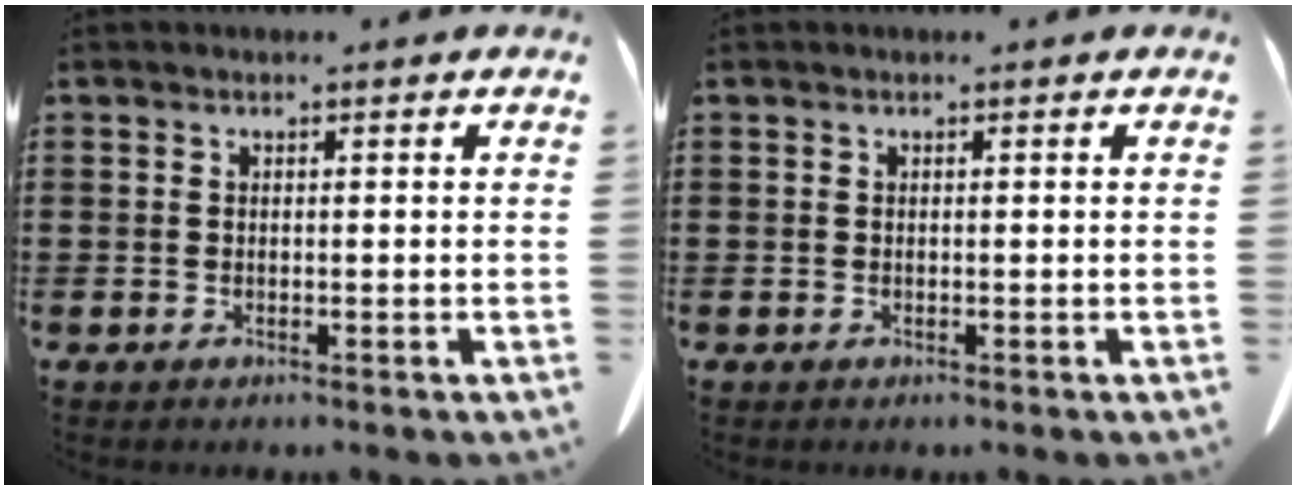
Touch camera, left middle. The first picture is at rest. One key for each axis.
{"total": 0.0}